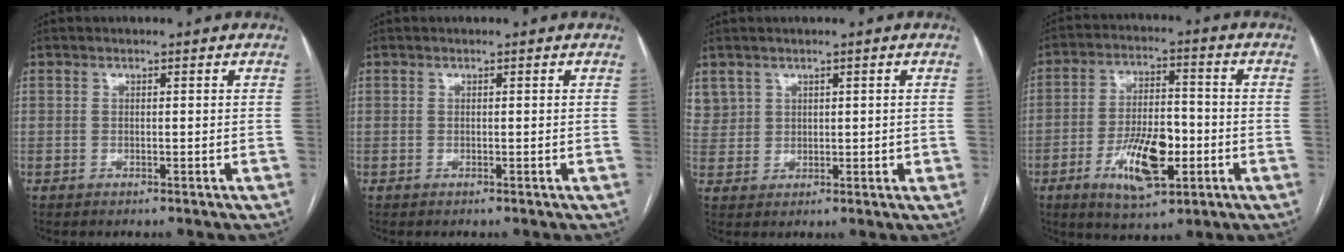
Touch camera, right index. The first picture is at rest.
{"total": 0.0}
{"total": 4.4, "force": [2.4, 3.6, 0.6], "torque": [-0.013, 0.013, 0.059]}
{"total": 11.5, "force": [-4.0, 4.4, 9.9], "torque": [-0.184, 0.003, -0.063]}